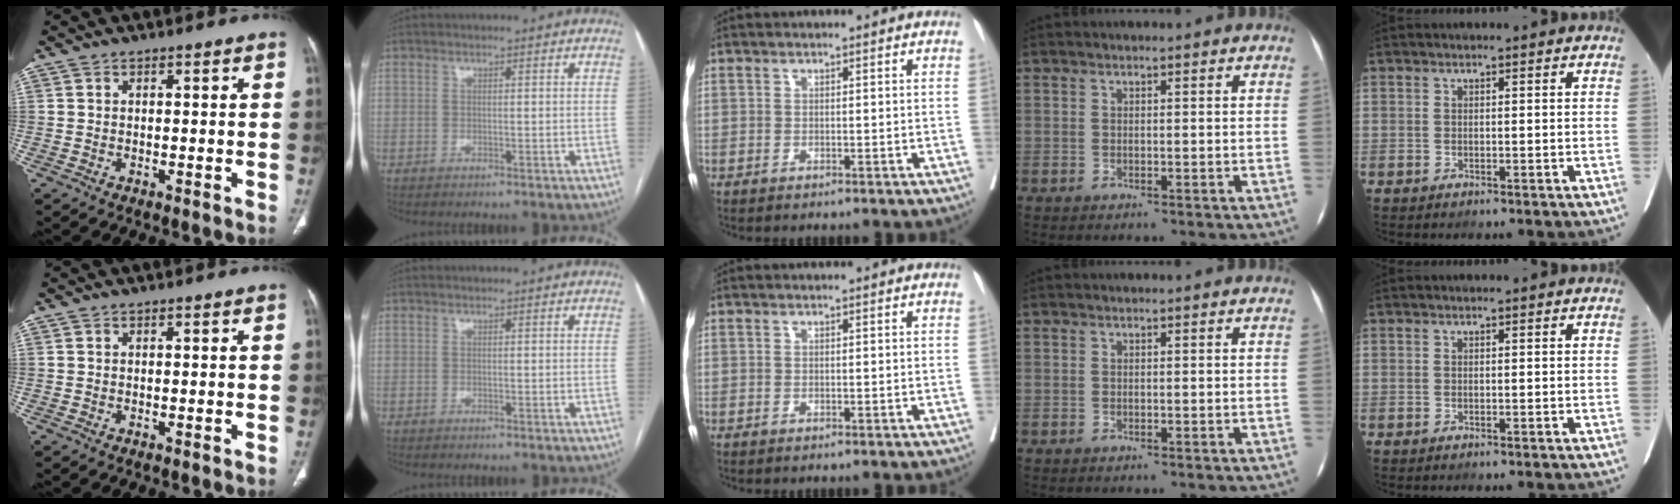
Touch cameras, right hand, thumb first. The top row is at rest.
{}